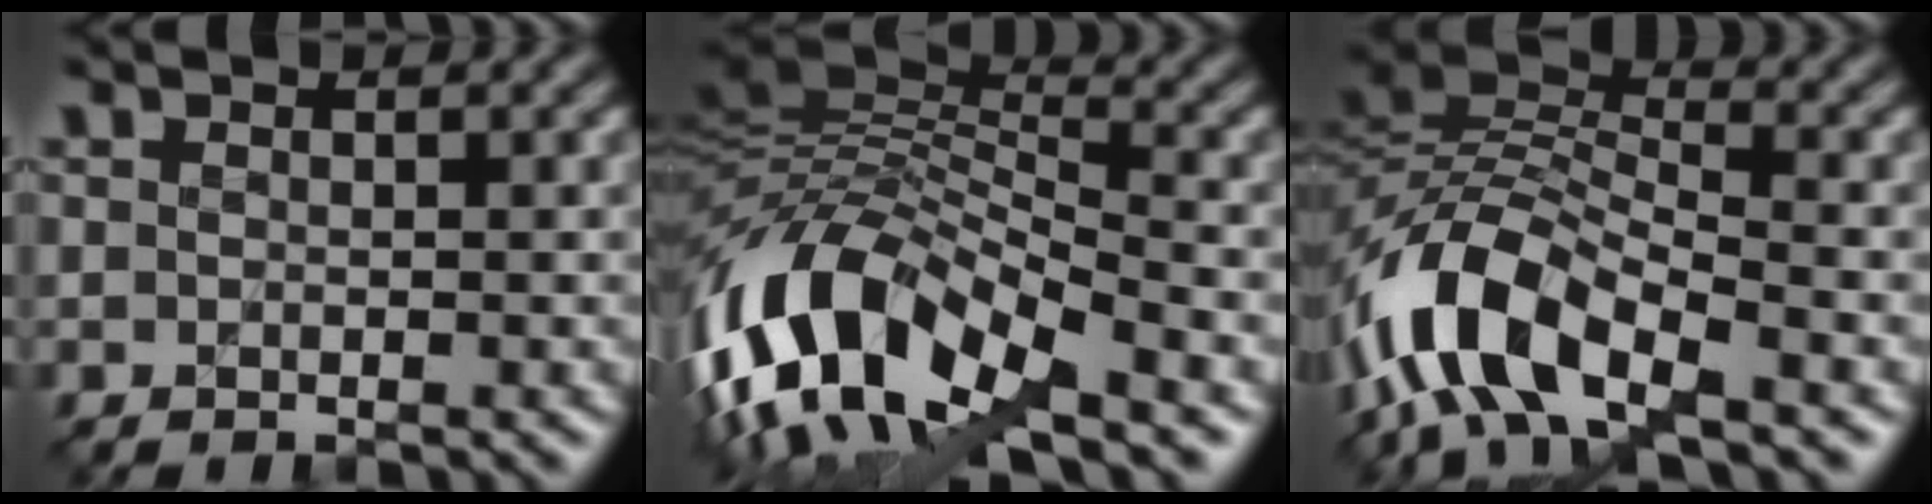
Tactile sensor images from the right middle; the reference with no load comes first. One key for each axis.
{"total": 12.5, "fx": -5.8, "fy": 5.5, "fz": 9.6, "tx": -0.185, "ty": 0.015, "tz": -0.115}
{"total": 9.5, "fx": -5.4, "fy": 4.3, "fz": 6.6, "tx": -0.133, "ty": 0.010, "tz": -0.112}